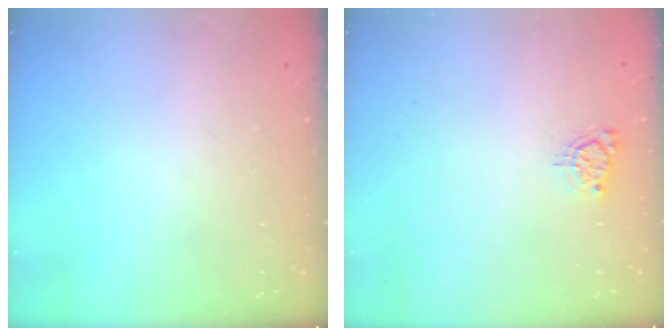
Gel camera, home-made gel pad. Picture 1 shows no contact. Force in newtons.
{"total": 3.8, "press": 3.8, "slide": 0.5}